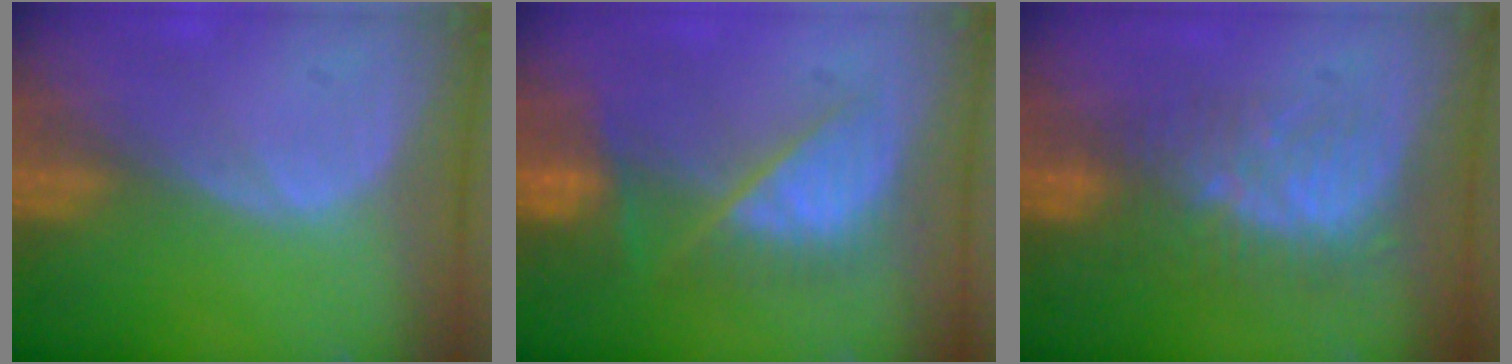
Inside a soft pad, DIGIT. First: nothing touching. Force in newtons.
{"total": 7.3, "press": 7.2, "slide": 1.0}
{"total": 8.5, "press": 7.4, "slide": 4.1}